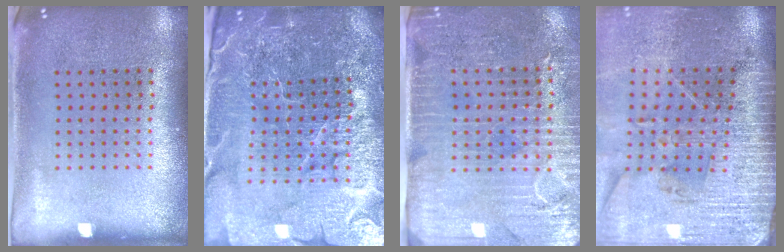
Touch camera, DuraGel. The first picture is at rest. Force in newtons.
{"total": 6.1, "press": 5.4, "slide": 2.8}
{"total": 3.6, "press": 3.3, "slide": 1.5}
{"total": 3.5, "press": 3.2, "slide": 1.4}